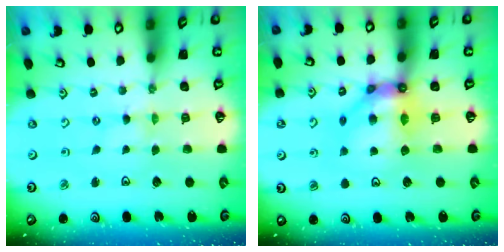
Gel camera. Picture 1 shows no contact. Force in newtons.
{"total": 11.0, "press": 10.9, "slide": 1.5}